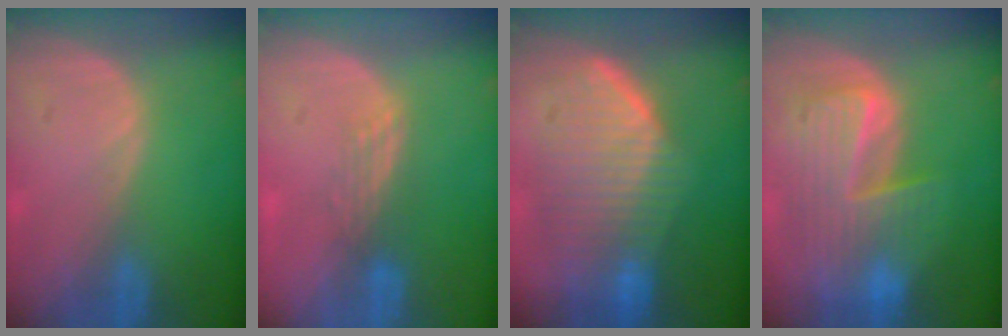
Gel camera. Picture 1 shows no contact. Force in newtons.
{"total": 3.0, "press": 2.5, "slide": 1.7}
{"total": 9.7, "press": 9.0, "slide": 3.6}
{"total": 9.9, "press": 8.6, "slide": 5.0}